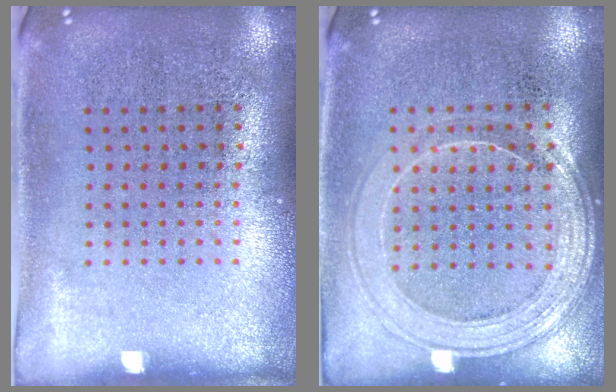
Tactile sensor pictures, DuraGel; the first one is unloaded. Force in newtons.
{"total": 1.6, "press": 1.5, "slide": 0.6}